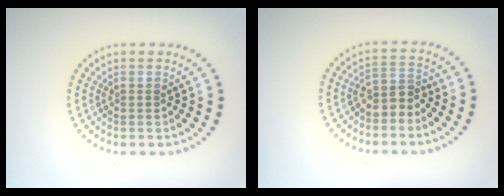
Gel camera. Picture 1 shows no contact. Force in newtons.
{"total": 2.4, "press": 2.0, "slide": 1.4}